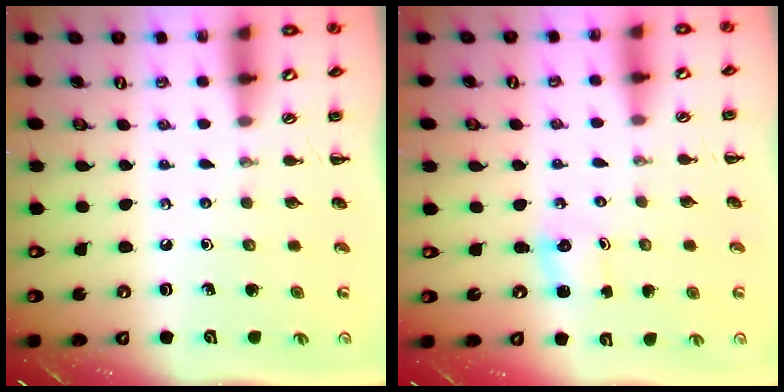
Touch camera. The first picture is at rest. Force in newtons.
{"total": 0.9, "press": 0.9, "slide": 0.3}